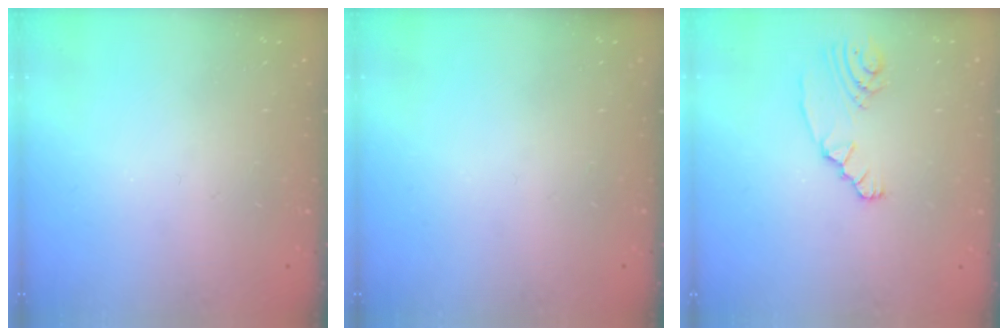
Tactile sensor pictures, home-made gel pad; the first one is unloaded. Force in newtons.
{"total": 0.0}
{"total": 4.7, "press": 4.5, "slide": 1.3}